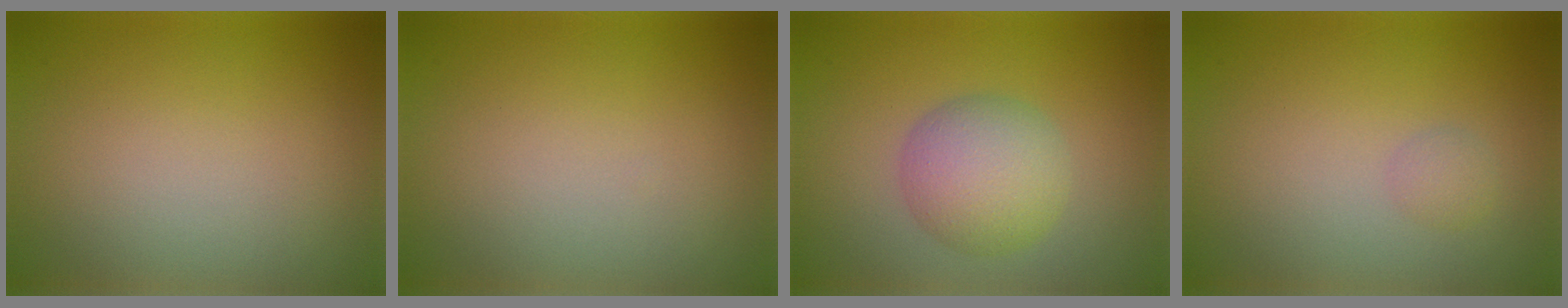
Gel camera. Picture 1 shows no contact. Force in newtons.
{"total": 0.0}
{"total": 5.0, "press": 5.0, "slide": 0.3}
{"total": 1.0, "press": 1.0, "slide": 0.0}